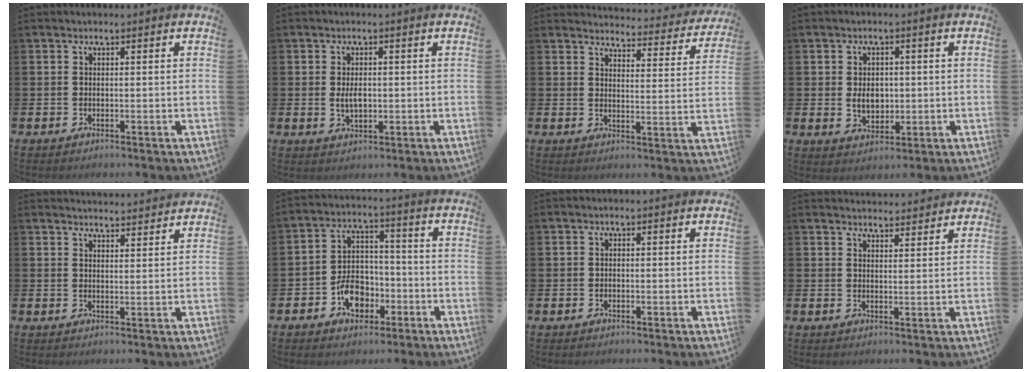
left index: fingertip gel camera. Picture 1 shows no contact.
{"total": 2.7, "force": [0.1, 1.6, 2.2], "torque": [-0.037, 0.003, 0.000]}
{"total": 3.5, "force": [3.4, 0.7, 0.6], "torque": [-0.010, -0.035, 0.051]}
{"total": 3.8, "force": [0.1, 2.8, 2.5], "torque": [-0.038, 0.004, -0.003]}
{"total": 3.3, "force": [3.3, 0.1, -0.1], "torque": [0.002, -0.023, 0.058]}
{"total": 6.8, "force": [-3.0, 4.9, 3.7], "torque": [-0.073, 0.016, -0.055]}
{"total": 0.0}
{"total": 3.2, "force": [3.2, 0.4, -0.2], "torque": [0.011, -0.023, 0.056]}